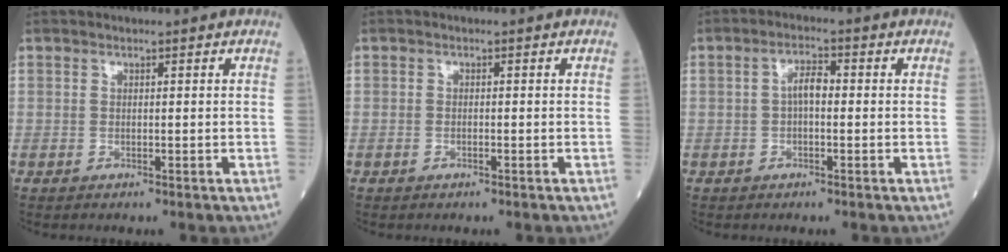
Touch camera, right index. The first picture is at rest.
{"total": 0.5, "force": [-0.3, 0.2, 0.3], "torque": [-0.011, 0.000, -0.005]}
{"total": 3.0, "force": [-0.2, 1.2, 2.8], "torque": [-0.046, 0.011, -0.005]}